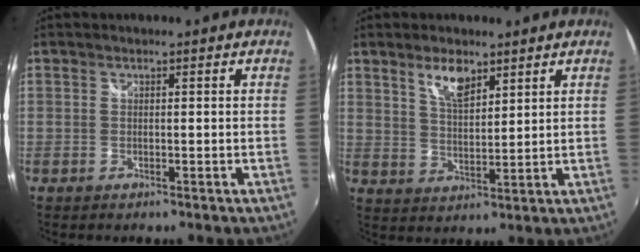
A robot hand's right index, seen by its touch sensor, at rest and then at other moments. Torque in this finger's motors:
{"motor_torque": [0.47, 0.23, 0.31, 0.07]}